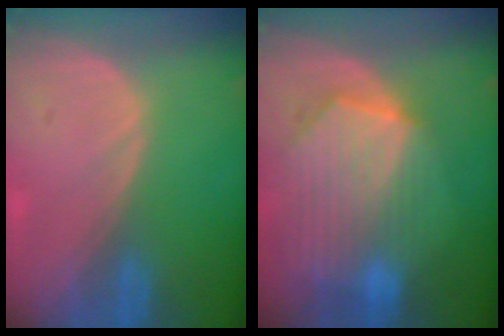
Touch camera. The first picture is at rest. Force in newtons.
{"total": 10.4, "press": 9.1, "slide": 5.0}